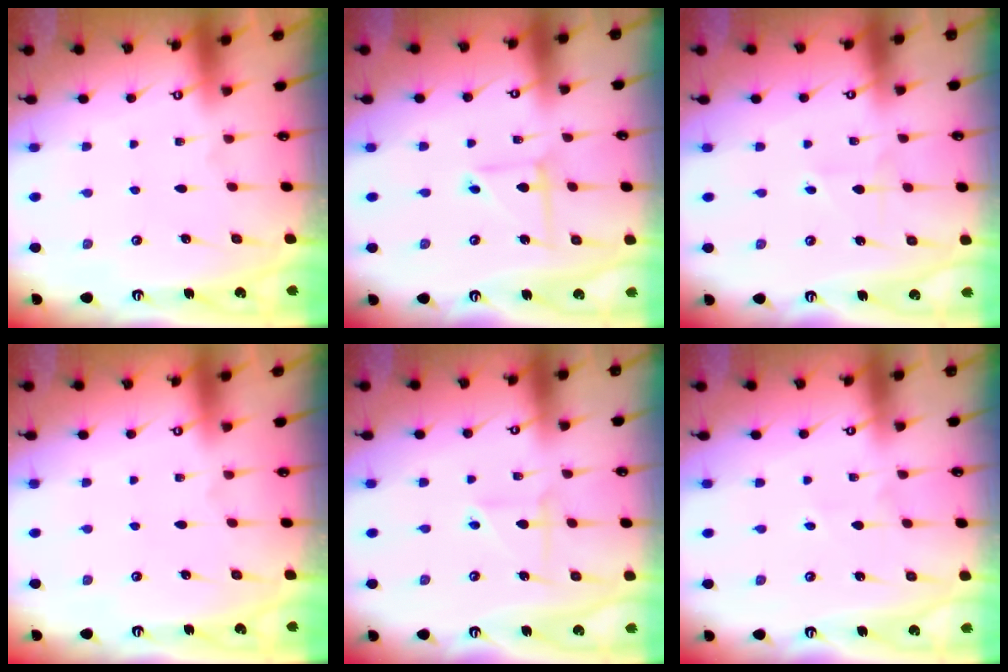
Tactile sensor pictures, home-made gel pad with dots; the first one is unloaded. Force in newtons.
{"total": 4.8, "press": 4.7, "slide": 0.5}
{"total": 2.4, "press": 2.4, "slide": 0.2}
{"total": 0.0}
{"total": 4.0, "press": 4.0, "slide": 0.5}
{"total": 2.3, "press": 2.2, "slide": 0.7}